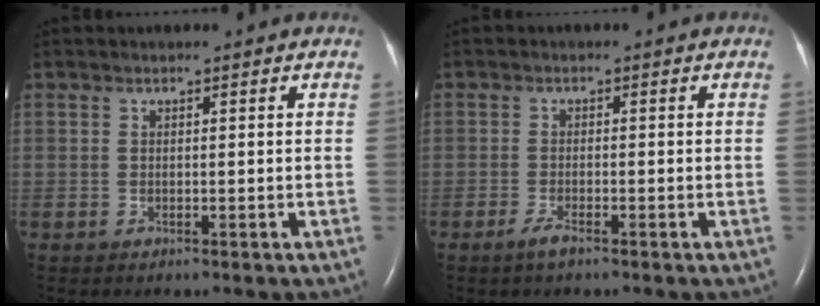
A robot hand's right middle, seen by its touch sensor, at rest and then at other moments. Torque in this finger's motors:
{"motor_torque": [0.18, -0.14, -0.02, 0.00]}